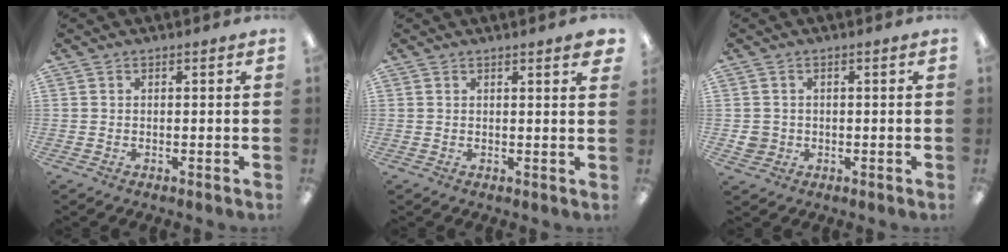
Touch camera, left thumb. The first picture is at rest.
{"total": 1.8, "force": [1.4, 0.0, 1.0], "torque": [-0.015, -0.003, 0.024]}
{"total": 2.9, "force": [0.0, 2.9, 0.4], "torque": [-0.003, 0.001, -0.002]}